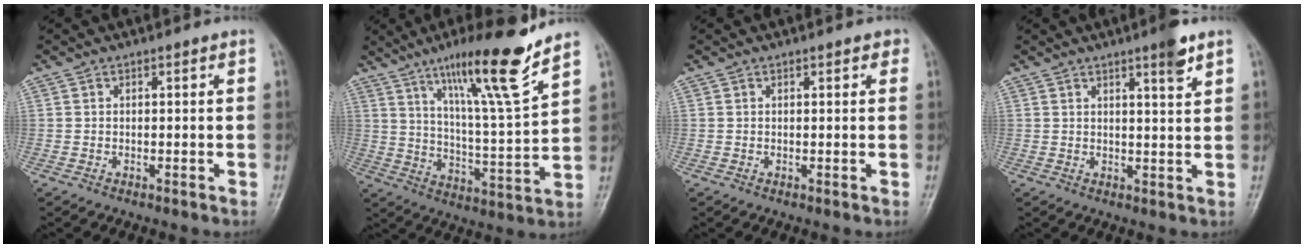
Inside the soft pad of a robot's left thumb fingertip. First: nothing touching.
{"total": 16.6, "force": [11.2, 1.0, 12.2], "torque": [-0.189, -0.067, 0.187]}
{"total": 1.4, "force": [0.7, 0.7, 1.0], "torque": [-0.003, 0.001, 0.006]}
{"total": 4.4, "force": [2.9, 0.4, 3.3], "torque": [-0.043, -0.019, 0.042]}